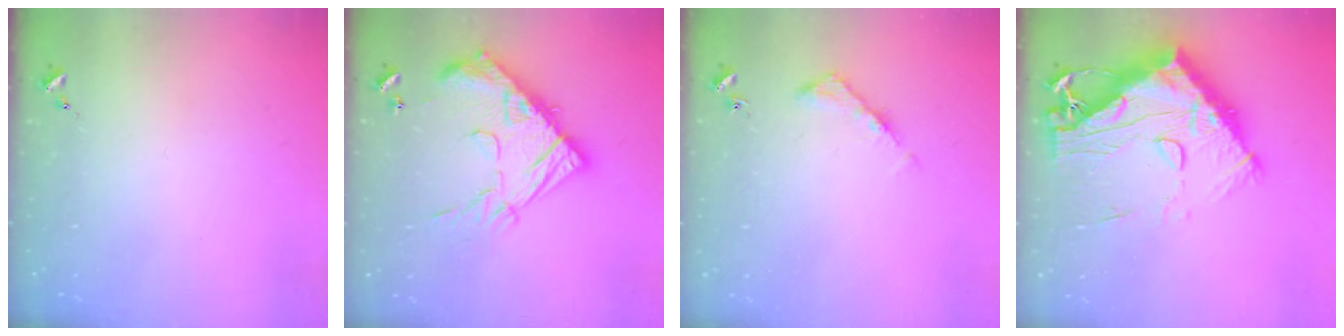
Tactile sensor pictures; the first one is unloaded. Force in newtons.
{"total": 19.3, "press": 19.2, "slide": 1.6}
{"total": 5.0, "press": 4.9, "slide": 0.8}
{"total": 23.2, "press": 23.1, "slide": 2.2}